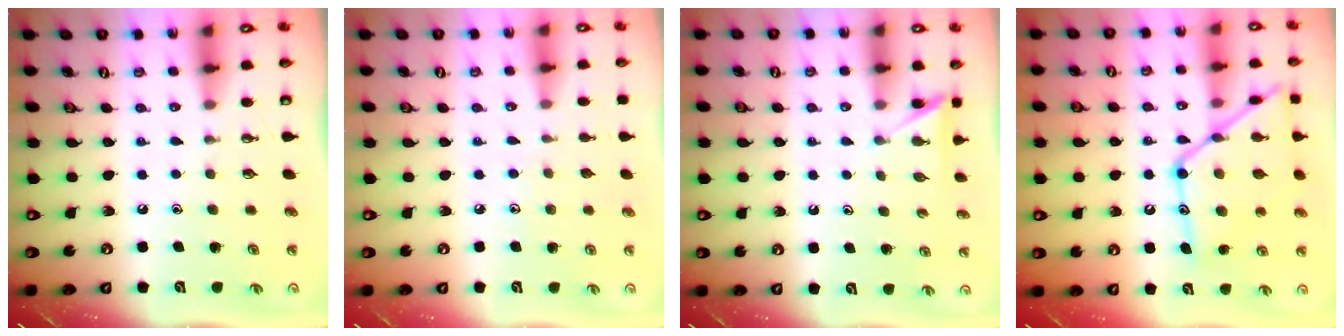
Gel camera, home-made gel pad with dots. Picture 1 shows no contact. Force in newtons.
{"total": 3.6, "press": 3.6, "slide": 0.3}
{"total": 3.7, "press": 3.7, "slide": 0.3}
{"total": 19.7, "press": 19.7, "slide": 1.4}